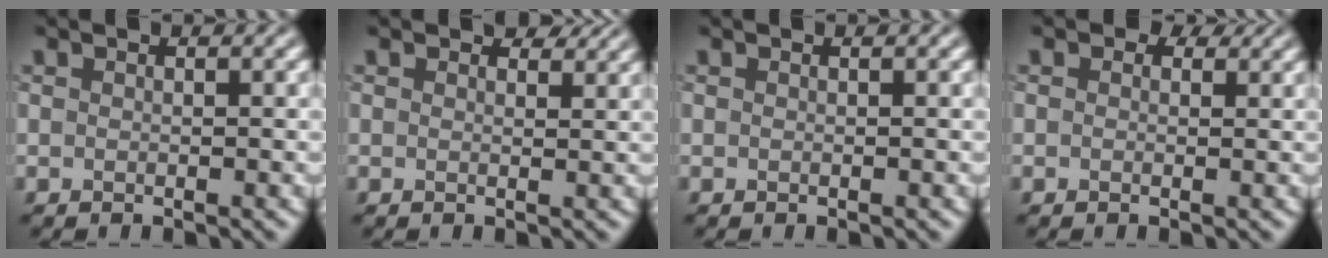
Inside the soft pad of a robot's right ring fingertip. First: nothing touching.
{"total": 1.9, "force": [1.5, 0.8, 0.7], "torque": [-0.011, -0.003, 0.019]}
{"total": 0.0}
{"total": 1.5, "force": [0.8, 1.0, 0.8], "torque": [-0.011, -0.003, 0.003]}